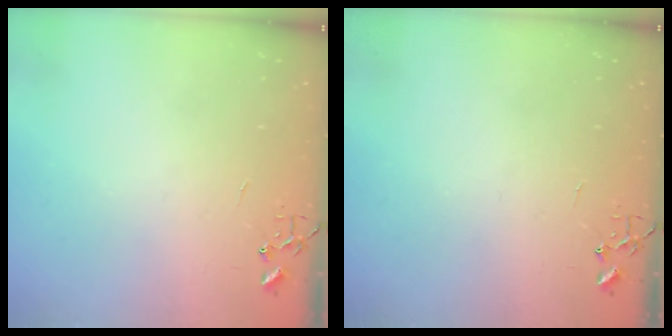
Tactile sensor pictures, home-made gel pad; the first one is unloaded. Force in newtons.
{"total": 0.0}